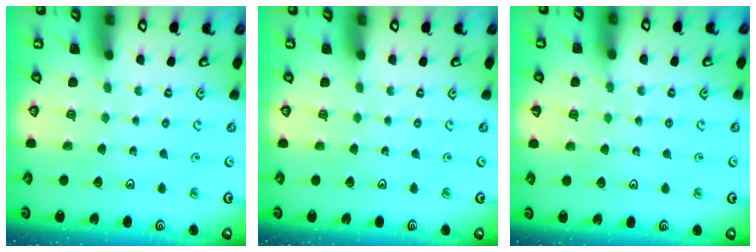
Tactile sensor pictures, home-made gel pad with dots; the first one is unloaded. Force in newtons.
{"total": 0.0}
{"total": 2.9, "press": 2.9, "slide": 0.5}